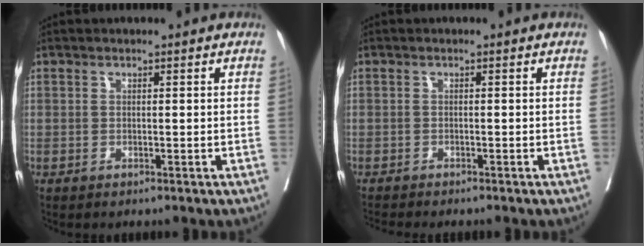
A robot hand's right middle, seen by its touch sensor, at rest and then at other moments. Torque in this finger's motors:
{"motor_torque": [0.80, -0.95, 0.12, 0.05]}